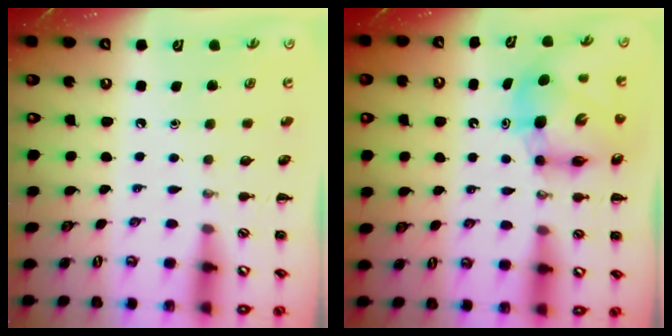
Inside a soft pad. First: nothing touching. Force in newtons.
{"total": 8.8, "press": 8.4, "slide": 2.7}